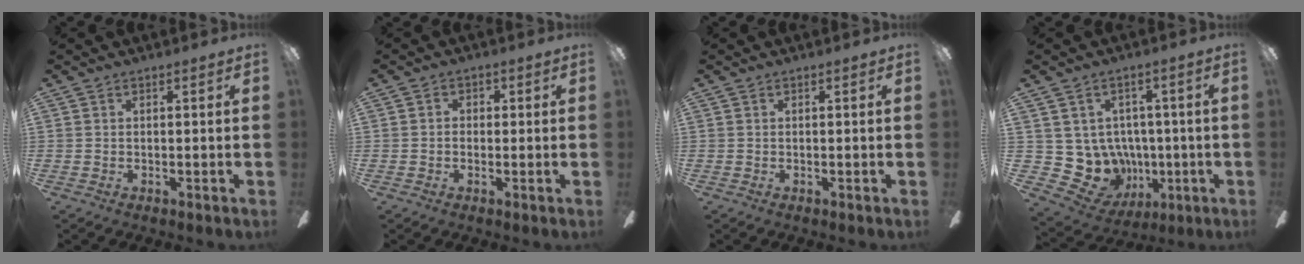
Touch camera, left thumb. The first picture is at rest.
{"total": 2.1, "force": [-0.6, 1.7, 1.0], "torque": [-0.010, 0.008, -0.015]}
{"total": 0.0}
{"total": 9.3, "force": [0.1, 8.9, 2.7], "torque": [-0.089, -0.022, 0.017]}